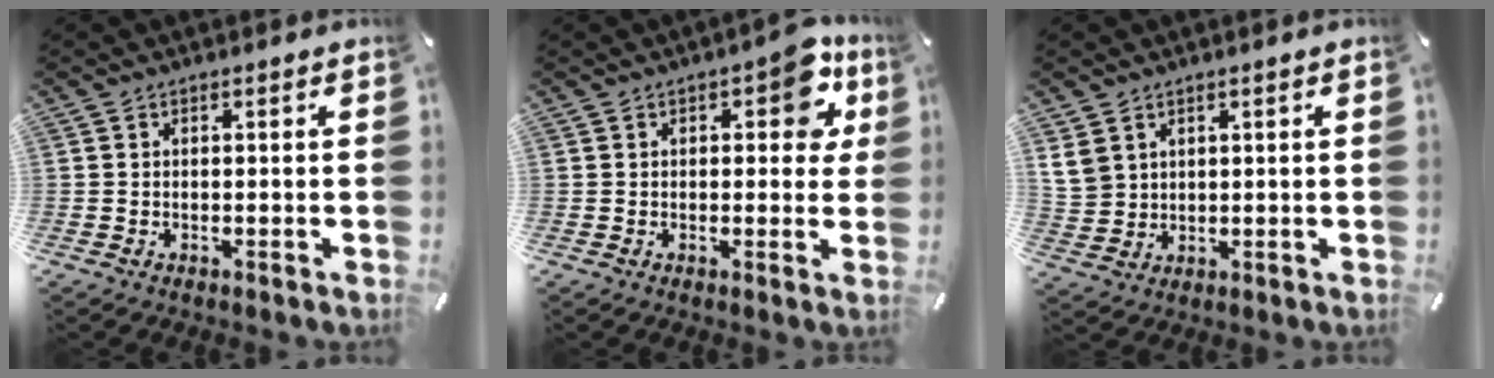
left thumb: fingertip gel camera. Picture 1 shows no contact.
{"total": 8.7, "force": [3.4, 4.6, 6.5], "torque": [-0.070, -0.009, 0.050]}
{"total": 5.4, "force": [2.8, 4.5, 1.4], "torque": [-0.046, 0.000, 0.055]}